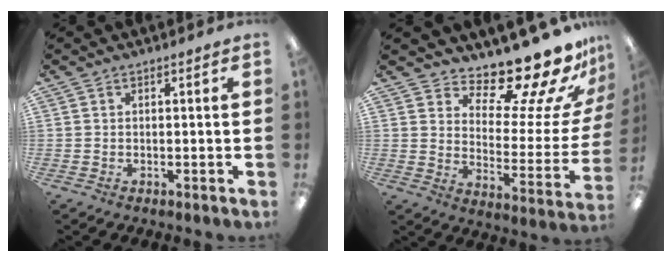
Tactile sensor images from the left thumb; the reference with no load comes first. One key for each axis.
{"total": 16.3, "fx": 14.0, "fy": 3.2, "fz": 7.7, "tx": -0.111, "ty": -0.124, "tz": 0.228}